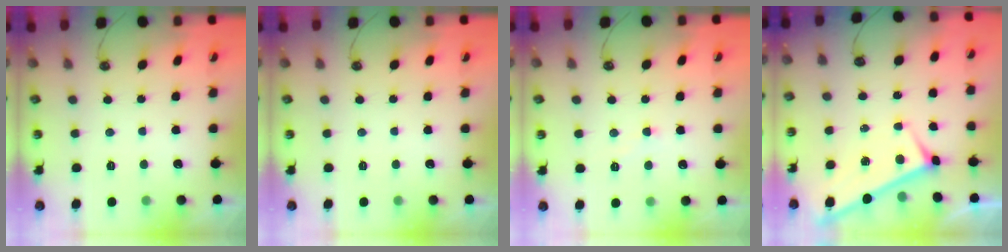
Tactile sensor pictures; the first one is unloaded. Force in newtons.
{"total": 0.0}
{"total": 1.1, "press": 1.0, "slide": 0.4}
{"total": 2.9, "press": 2.9, "slide": 0.3}